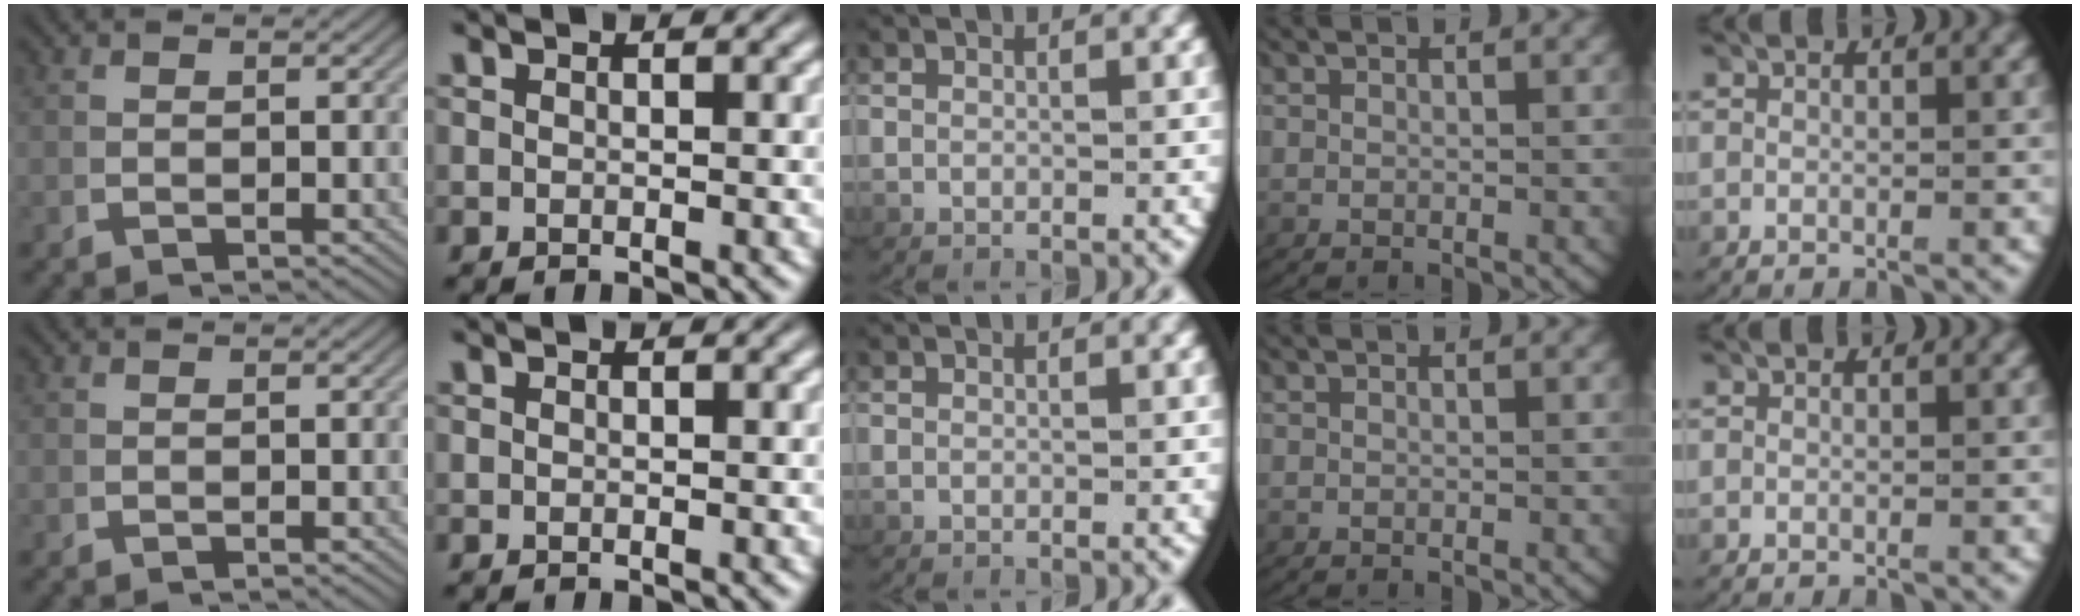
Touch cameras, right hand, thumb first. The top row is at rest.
{}